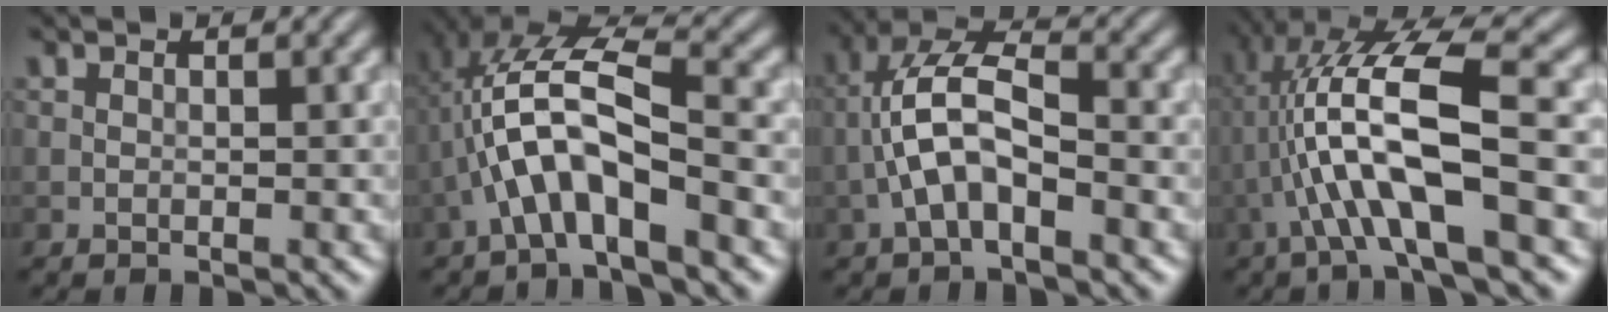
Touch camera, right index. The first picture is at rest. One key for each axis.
{"total": 7.6, "fx": -2.3, "fy": 2.3, "fz": 6.9, "tx": -0.138, "ty": 0.023, "tz": -0.045}
{"total": 5.9, "fx": -1.9, "fy": 2.3, "fz": 5.1, "tx": -0.106, "ty": 0.017, "tz": -0.041}
{"total": 10.1, "fx": -1.4, "fy": 2.3, "fz": 9.8, "tx": -0.191, "ty": 0.022, "tz": -0.025}